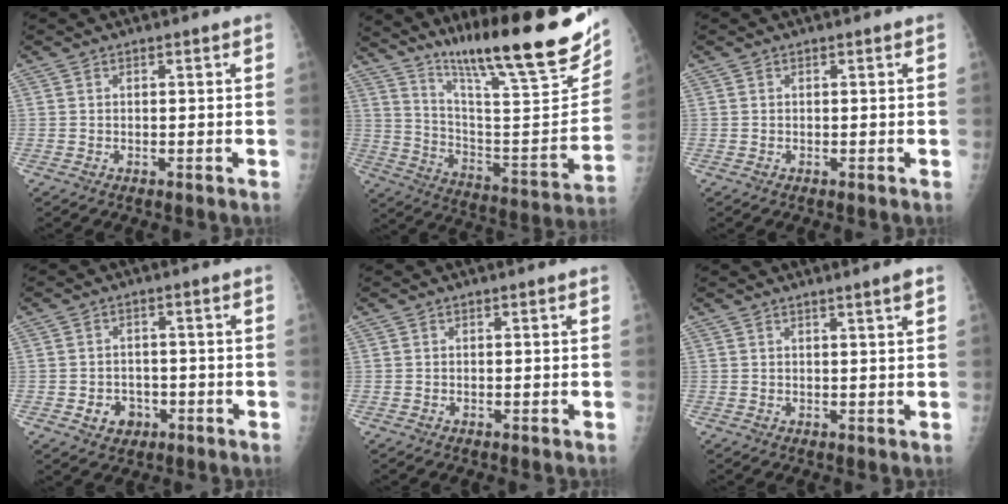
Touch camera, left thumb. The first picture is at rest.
{"total": 28.7, "force": [18.7, 5.0, 21.3], "torque": [-0.309, -0.068, 0.300]}
{"total": 0.0}
{"total": 4.5, "force": [-1.6, 3.8, 1.8], "torque": [-0.008, 0.010, -0.019]}
{"total": 0.0}
{"total": 1.9, "force": [1.2, -0.3, 1.4], "torque": [-0.021, -0.010, 0.020]}